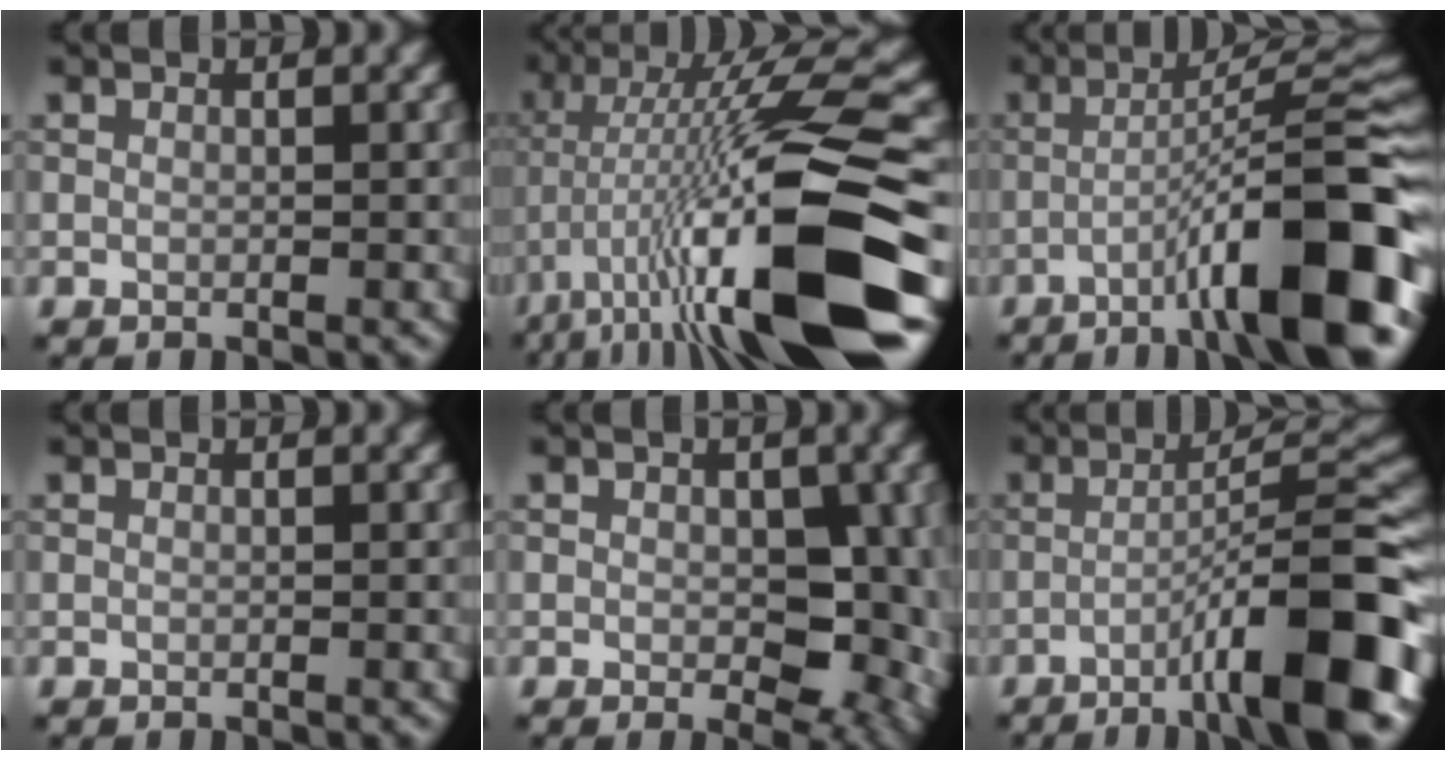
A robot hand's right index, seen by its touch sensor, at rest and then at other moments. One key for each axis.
{"total": 15.5, "fx": -4.5, "fy": 2.7, "fz": 14.6, "tx": -0.247, "ty": 0.013, "tz": -0.070}
{"total": 12.6, "fx": -5.5, "fy": 2.0, "fz": 11.1, "tx": -0.150, "ty": 0.020, "tz": -0.082}
{"total": 0.0}
{"total": 6.4, "fx": -0.2, "fy": 3.8, "fz": 5.2, "tx": -0.070, "ty": -0.012, "tz": 0.002}
{"total": 11.3, "fx": -4.9, "fy": 1.7, "fz": 10.1, "tx": -0.130, "ty": 0.023, "tz": -0.078}